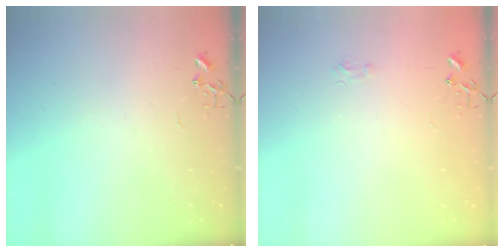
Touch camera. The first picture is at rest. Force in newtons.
{"total": 5.5, "press": 5.4, "slide": 0.8}